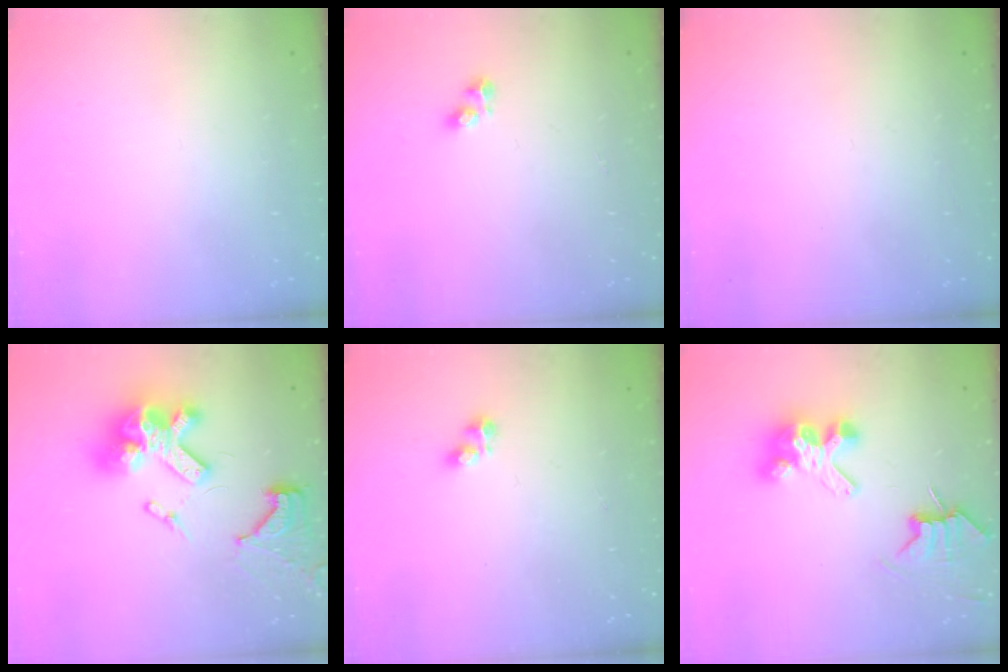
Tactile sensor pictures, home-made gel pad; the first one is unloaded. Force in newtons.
{"total": 2.6, "press": 2.6, "slide": 0.2}
{"total": 0.0}
{"total": 20.1, "press": 20.0, "slide": 1.9}
{"total": 2.7, "press": 2.7, "slide": 0.4}
{"total": 7.1, "press": 7.1, "slide": 0.7}